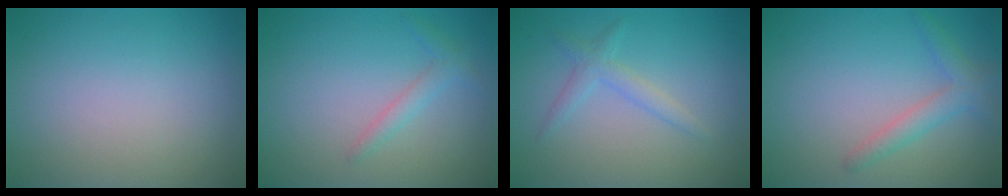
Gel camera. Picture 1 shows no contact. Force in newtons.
{"total": 1.5, "press": 1.4, "slide": 0.1}
{"total": 1.7, "press": 1.7, "slide": 0.1}
{"total": 2.3, "press": 2.3, "slide": 0.1}